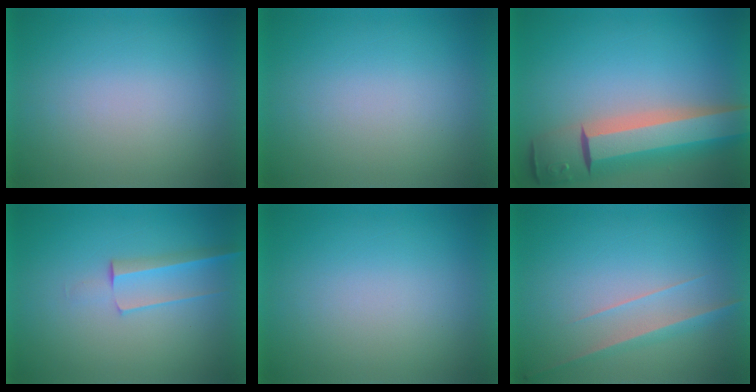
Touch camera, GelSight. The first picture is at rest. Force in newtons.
{"total": 0.0}
{"total": 10.0}
{"total": 2.5}
{"total": 0.0}
{"total": 2.9}